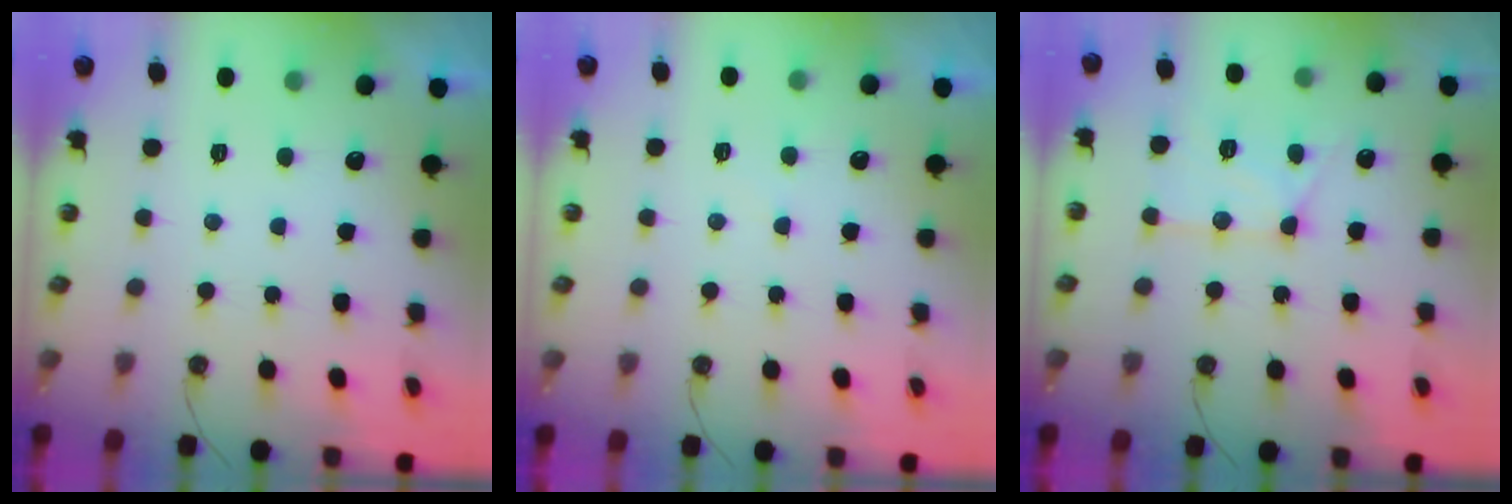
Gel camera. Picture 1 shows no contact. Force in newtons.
{"total": 2.8, "press": 2.8, "slide": 0.3}
{"total": 13.3, "press": 13.3, "slide": 1.1}